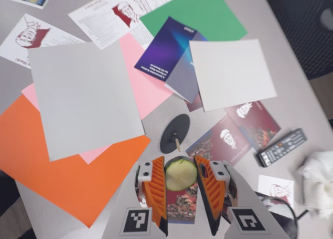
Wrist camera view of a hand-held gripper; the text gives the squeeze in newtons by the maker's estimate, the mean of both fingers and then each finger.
{"total": 11.6, "left": 11.7, "right": 11.5}